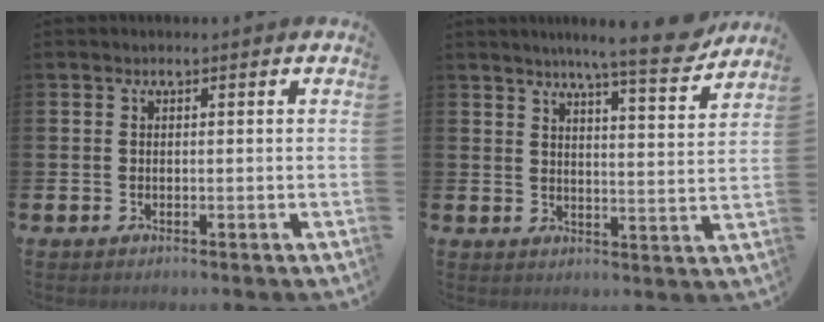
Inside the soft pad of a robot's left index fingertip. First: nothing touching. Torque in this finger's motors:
{"motor_torque": [0.96, -1.18, 0.52, 0.17]}